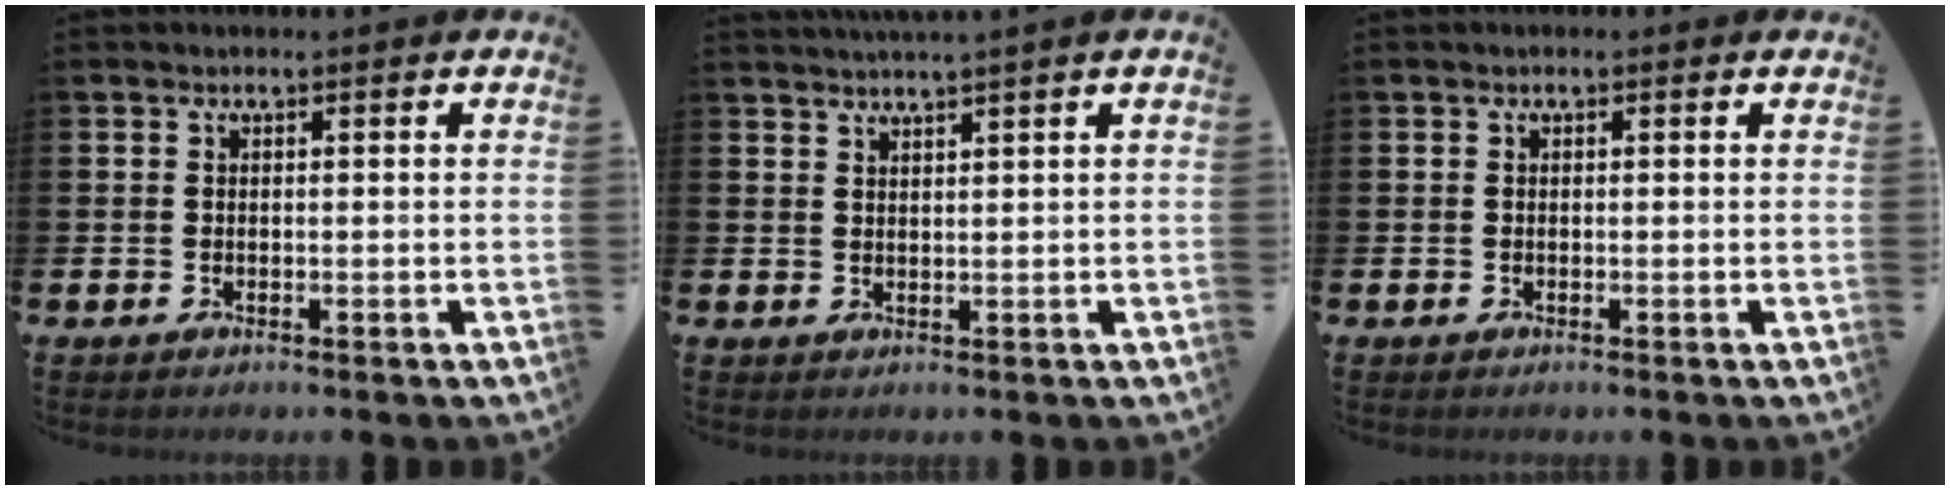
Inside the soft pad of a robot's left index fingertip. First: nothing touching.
{"total": 1.8, "force": [1.7, -0.6, 0.3], "torque": [-0.012, -0.001, 0.034]}
{"total": 0.0}